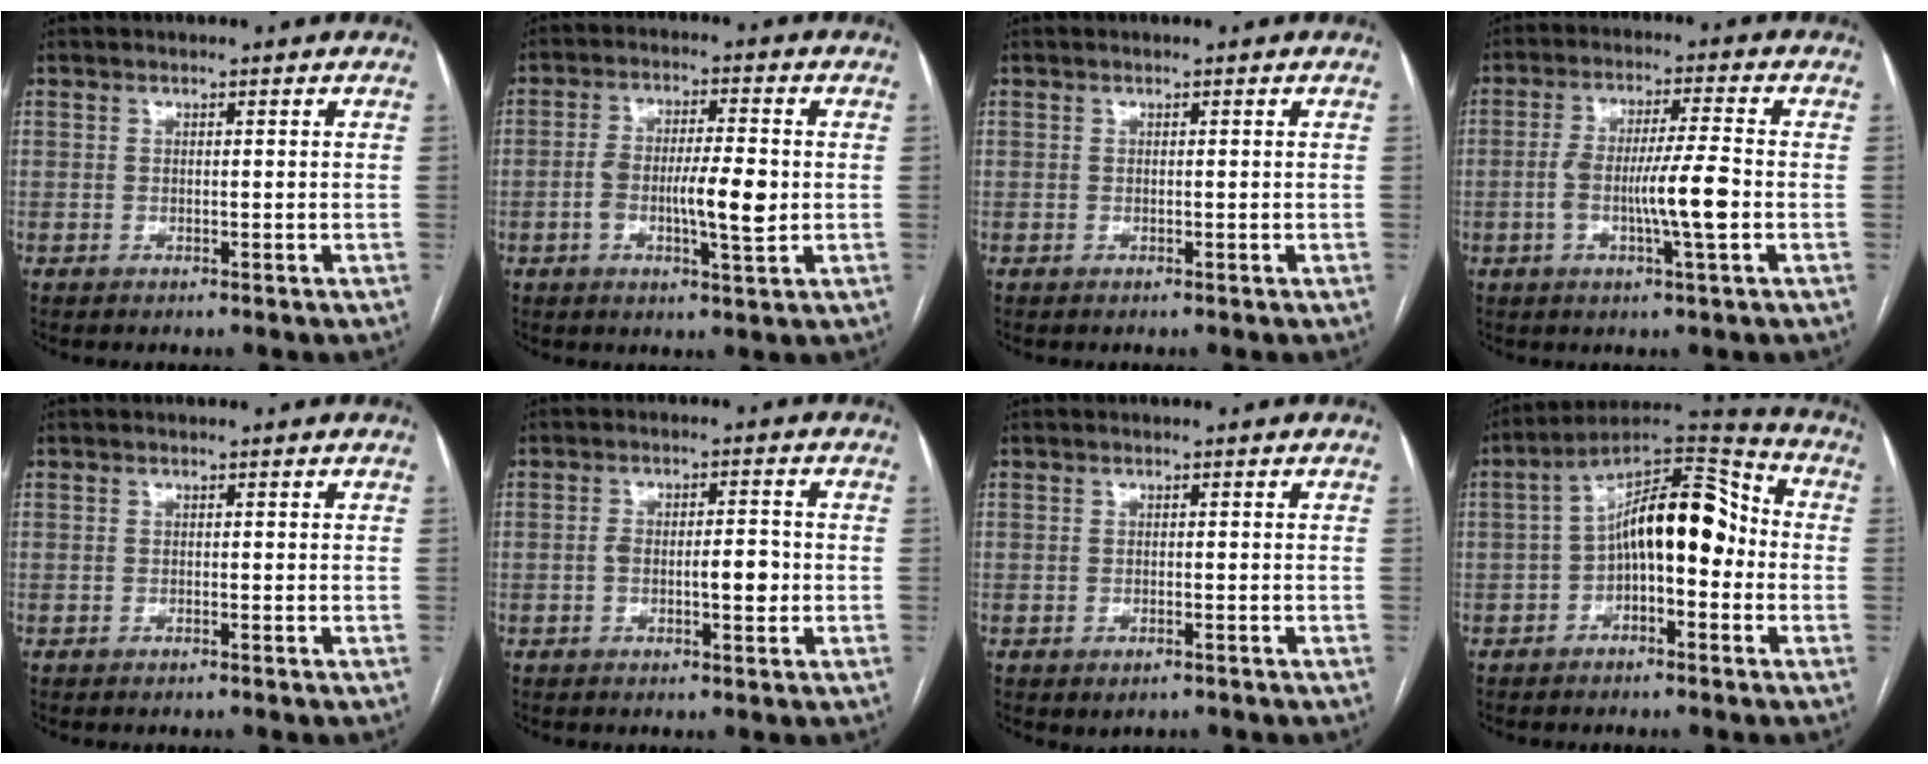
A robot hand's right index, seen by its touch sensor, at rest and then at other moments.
{"total": 8.0, "force": [-1.1, 1.8, 7.7], "torque": [-0.137, 0.007, -0.018]}
{"total": 0.0}
{"total": 8.5, "force": [-1.9, 0.2, 8.2], "torque": [-0.151, 0.005, -0.034]}
{"total": 0.0}
{"total": 5.5, "force": [-1.0, 1.7, 5.1], "torque": [-0.090, 0.011, -0.014]}
{"total": 1.5, "force": [-0.9, 0.8, 0.9], "torque": [-0.013, -0.001, -0.004]}
{"total": 13.3, "force": [-1.0, 5.4, 12.2], "torque": [-0.200, 0.053, -0.019]}